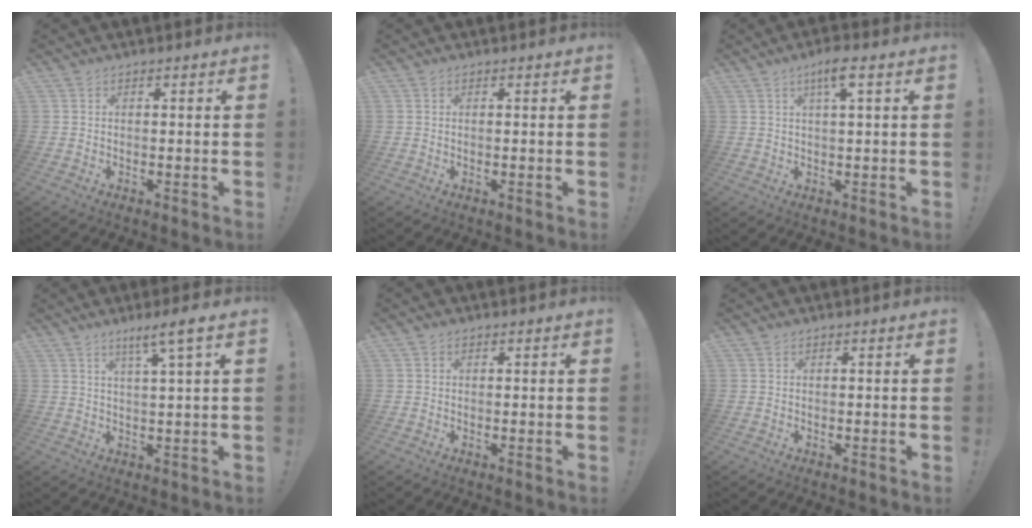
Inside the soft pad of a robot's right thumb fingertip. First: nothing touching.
{"total": 0.0}
{"total": 5.2, "force": [2.4, 0.7, 4.5], "torque": [-0.071, -0.003, 0.033]}
{"total": 5.7, "force": [3.3, -0.7, 4.7], "torque": [-0.076, -0.016, 0.047]}
{"total": 0.6, "force": [0.3, 0.5, 0.1], "torque": [0.007, -0.002, 0.005]}
{"total": 0.0}